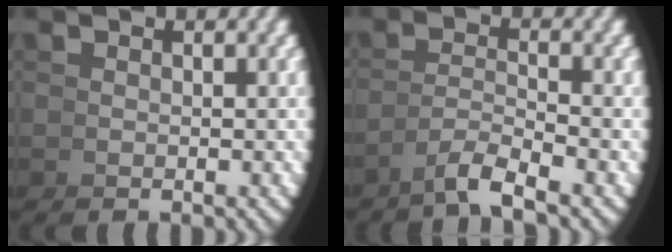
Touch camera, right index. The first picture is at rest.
{"total": 2.7, "force": [-2.0, -0.1, 1.9], "torque": [-0.025, 0.001, -0.035]}